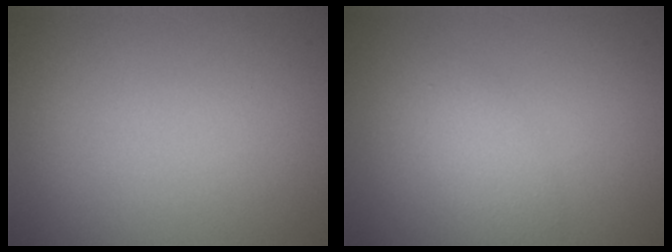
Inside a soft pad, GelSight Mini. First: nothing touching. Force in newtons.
{"total": 2.3, "press": 2.3, "slide": 0.1}